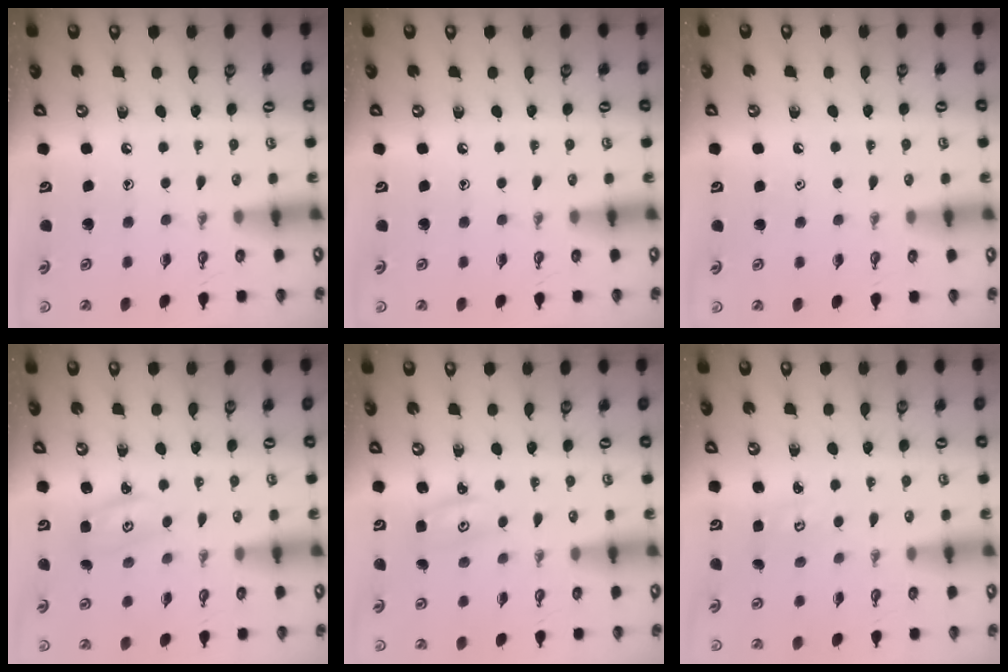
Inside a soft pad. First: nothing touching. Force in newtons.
{"total": 0.0}
{"total": 0.9, "press": 0.6, "slide": 0.6}
{"total": 2.9, "press": 2.9, "slide": 0.4}
{"total": 3.3, "press": 3.3, "slide": 0.3}
{"total": 2.5, "press": 2.5, "slide": 0.2}